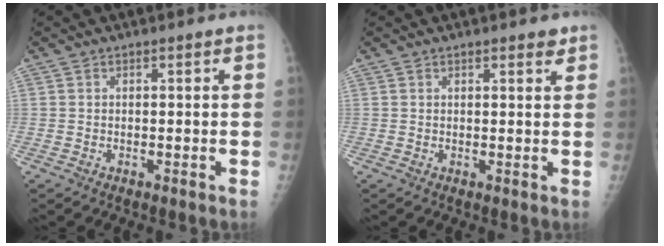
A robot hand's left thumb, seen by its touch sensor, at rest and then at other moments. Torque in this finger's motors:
{"motor_torque": [-0.09, 0.09, -0.21, -0.23, 0.05]}